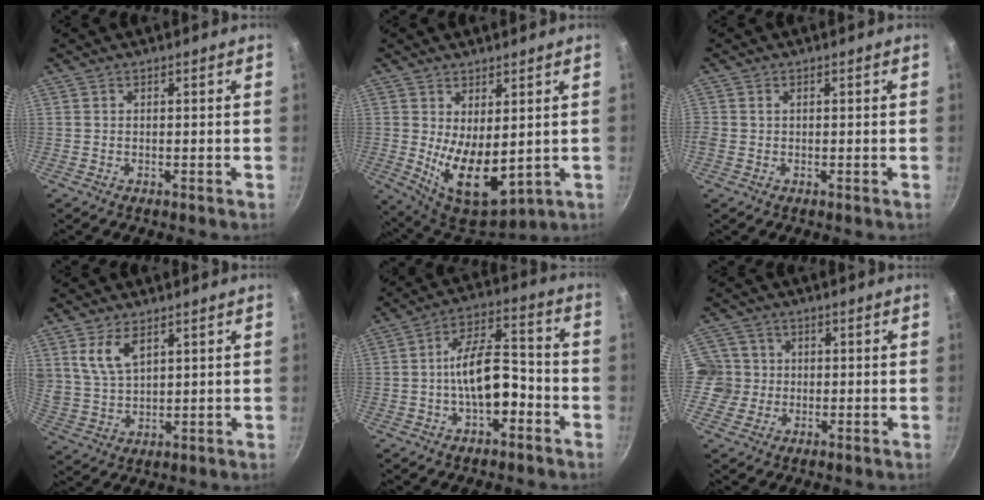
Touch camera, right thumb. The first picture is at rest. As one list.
[{"total": 11.8, "force": [0.6, 6.1, 10.1], "torque": [-0.139, -0.033, 0.033]}, {"total": 1.0, "force": [0.1, 0.8, 0.5], "torque": [-0.009, 0.003, 0.000]}, {"total": 7.4, "force": [3.8, 3.9, 5.0], "torque": [-0.088, -0.022, 0.085]}, {"total": 12.0, "force": [-3.5, 6.3, 9.6], "torque": [-0.129, 0.056, -0.060]}, {"total": 5.5, "force": [-0.1, 5.5, 0.8], "torque": [0.028, 0.006, -0.012]}]